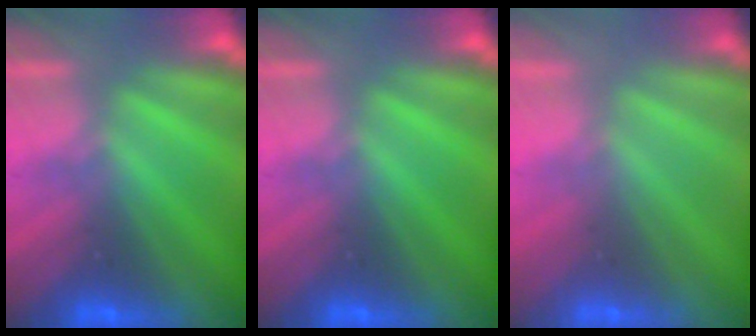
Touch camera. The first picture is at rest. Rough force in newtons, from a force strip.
{"total": 0.0}
{"total": 2.9}